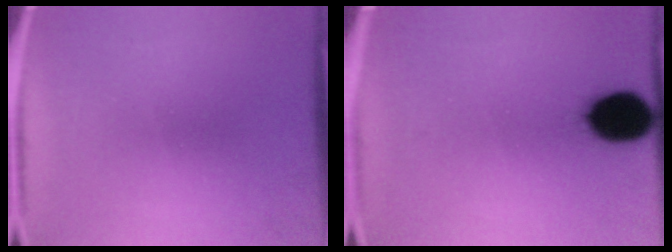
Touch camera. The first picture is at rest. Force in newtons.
{"total": 11.3}